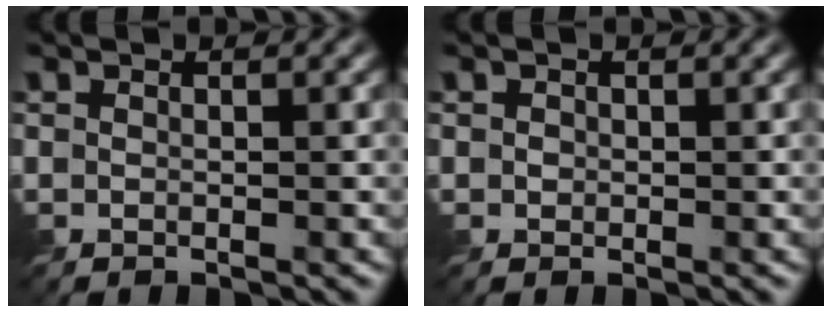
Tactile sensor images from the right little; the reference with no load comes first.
{"total": 0.6, "force": [0.0, 0.6, 0.1], "torque": [0.000, -0.002, 0.000]}